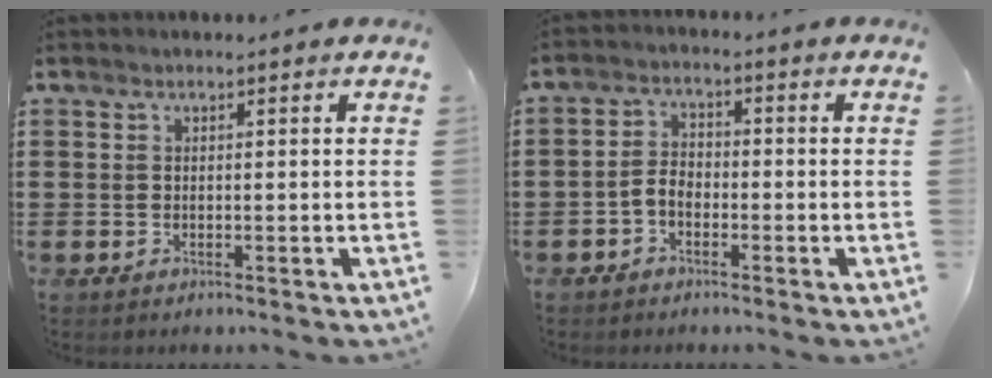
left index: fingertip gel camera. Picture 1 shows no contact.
{"total": 2.8, "force": [-1.6, 1.6, 1.7], "torque": [-0.047, 0.005, -0.037]}